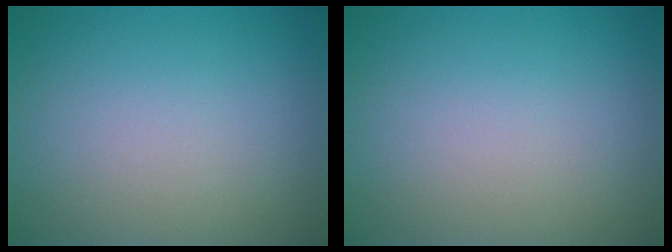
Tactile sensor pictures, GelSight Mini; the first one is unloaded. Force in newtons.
{"total": 0.0}